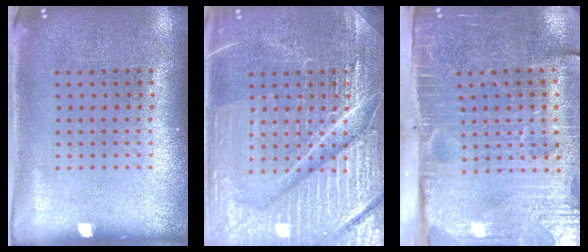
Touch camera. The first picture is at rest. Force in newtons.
{"total": 7.2, "press": 7.2, "slide": 0.9}
{"total": 4.5, "press": 3.9, "slide": 2.4}